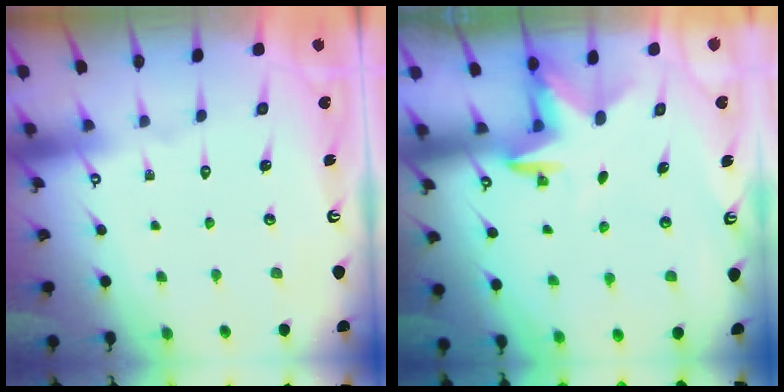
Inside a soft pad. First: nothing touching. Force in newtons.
{"total": 3.1, "press": 3.0, "slide": 0.7}